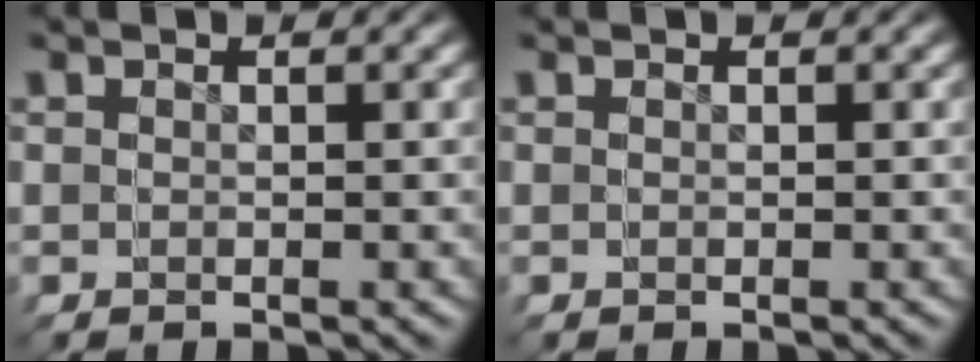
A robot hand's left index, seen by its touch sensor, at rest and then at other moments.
{"total": 0.0}